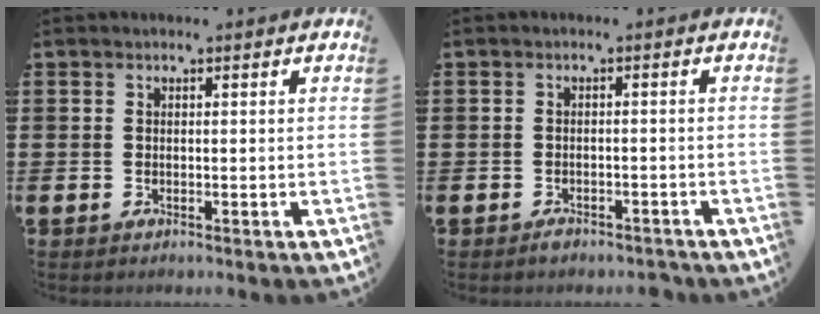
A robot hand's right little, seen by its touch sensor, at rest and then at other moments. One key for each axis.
{"total": 1.0, "fx": -1.0, "fy": 0.3, "fz": 0.2, "tx": -0.007, "ty": 0.003, "tz": -0.021}